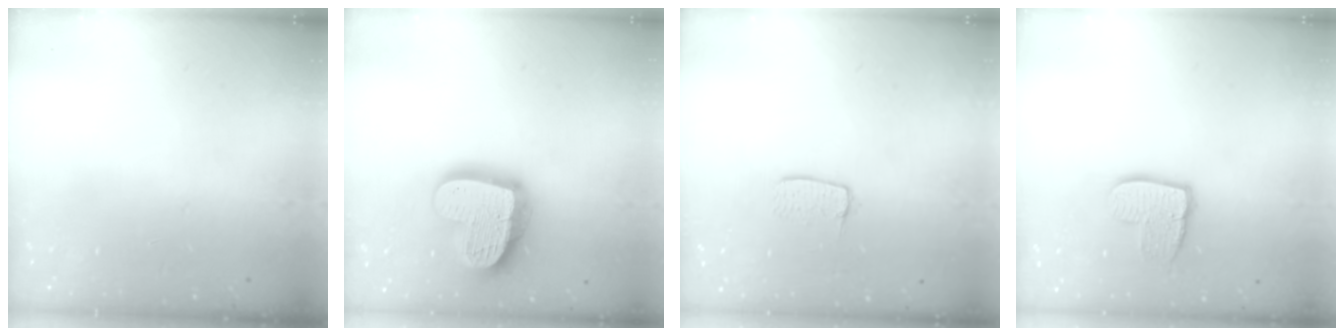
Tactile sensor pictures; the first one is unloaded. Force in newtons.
{"total": 19.9, "press": 19.9, "slide": 1.6}
{"total": 5.6, "press": 5.6, "slide": 0.2}
{"total": 9.2, "press": 9.2, "slide": 0.6}